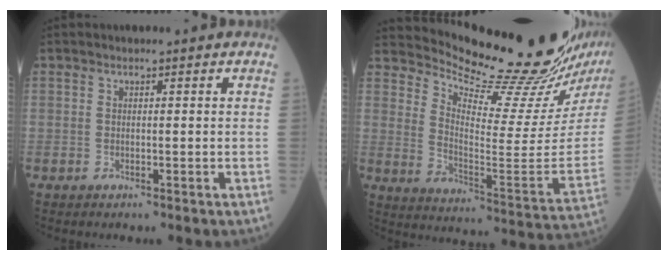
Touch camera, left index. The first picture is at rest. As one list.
[{"total": 21.3, "force": [19.7, -0.4, 8.2], "torque": [-0.144, -0.114, 0.275]}]